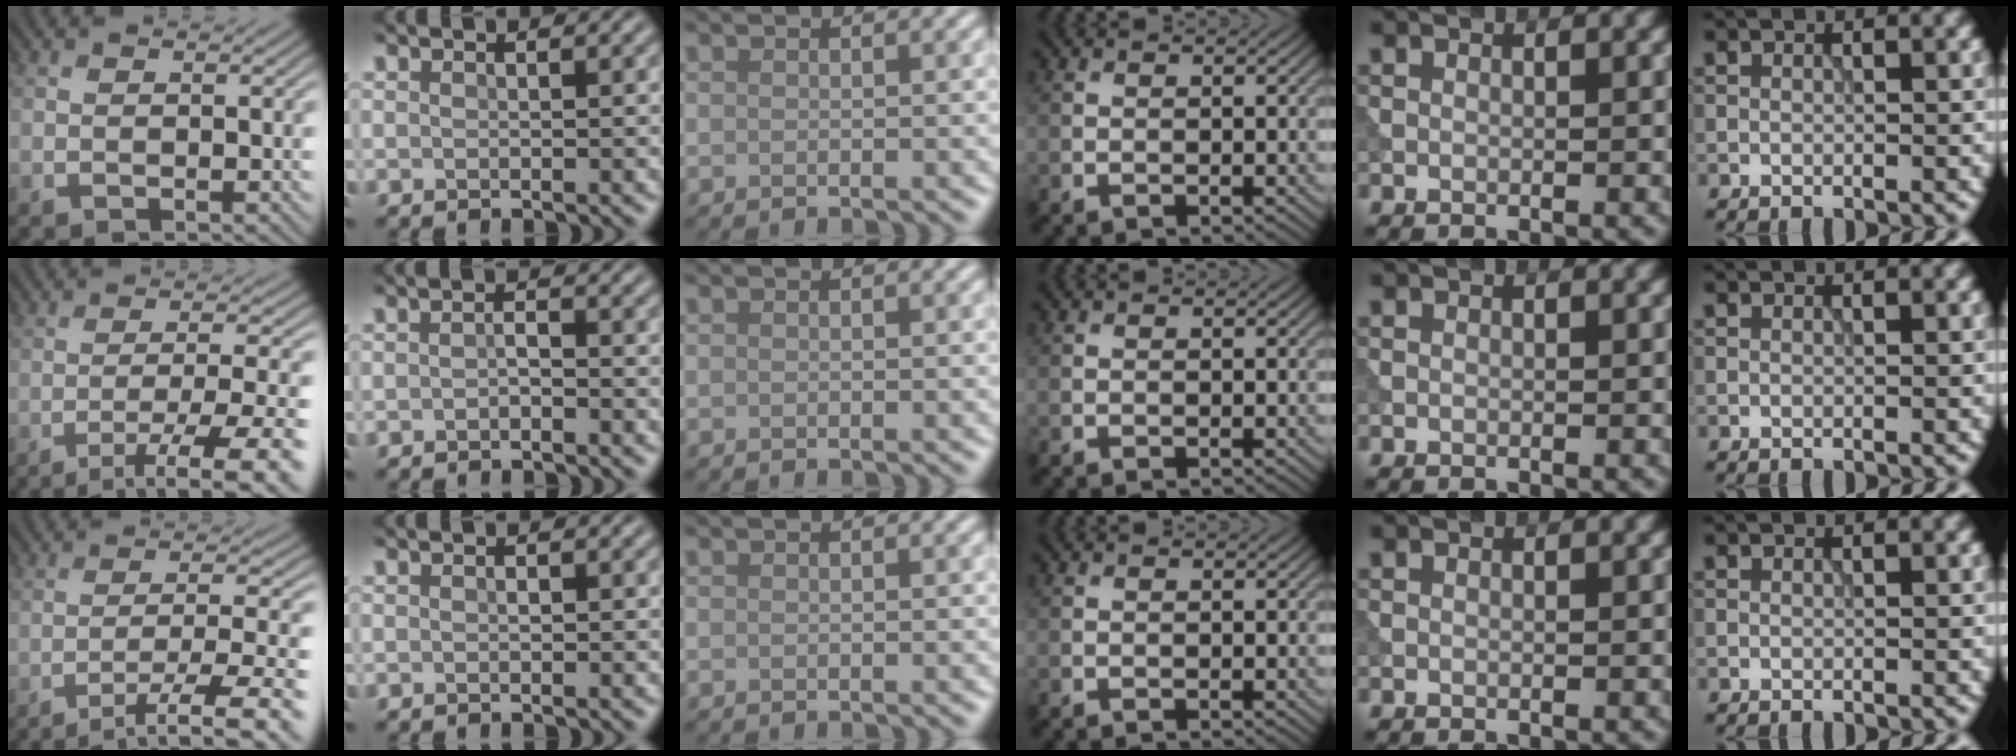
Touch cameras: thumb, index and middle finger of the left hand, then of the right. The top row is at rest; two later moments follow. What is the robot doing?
{"motion": "extract", "object": "tissue"}